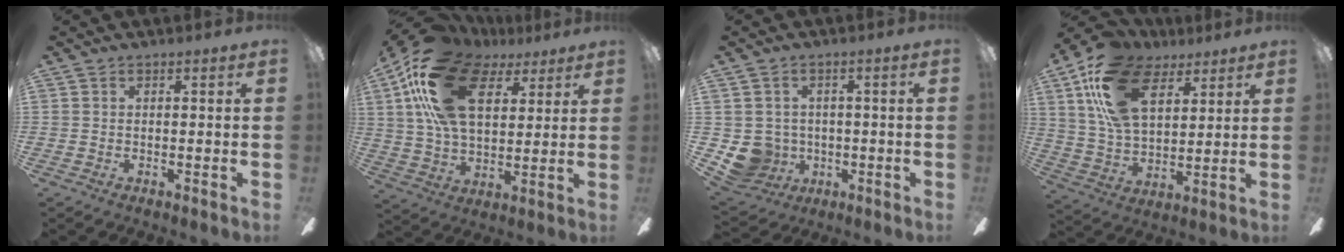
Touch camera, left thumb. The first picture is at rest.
{"total": 24.7, "force": [10.6, 14.8, 16.7], "torque": [-0.327, -0.024, 0.186]}
{"total": 7.4, "force": [-1.1, 7.1, 1.6], "torque": [-0.077, 0.006, -0.016]}
{"total": 19.0, "force": [10.2, 11.5, 11.1], "torque": [-0.226, -0.028, 0.189]}